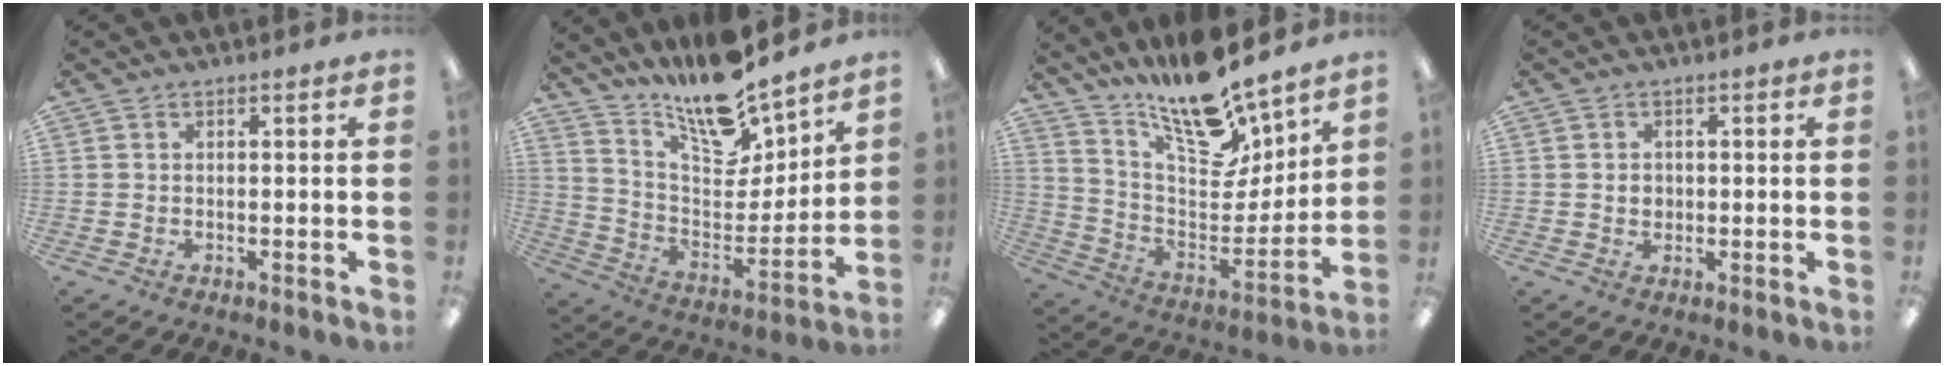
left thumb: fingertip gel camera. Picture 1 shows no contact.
{"total": 17.0, "force": [15.5, 3.3, 6.0], "torque": [-0.124, -0.123, 0.271]}
{"total": 18.0, "force": [16.0, 3.7, 7.4], "torque": [-0.140, -0.127, 0.278]}
{"total": 2.0, "force": [0.2, 1.8, 0.8], "torque": [-0.009, 0.001, -0.001]}